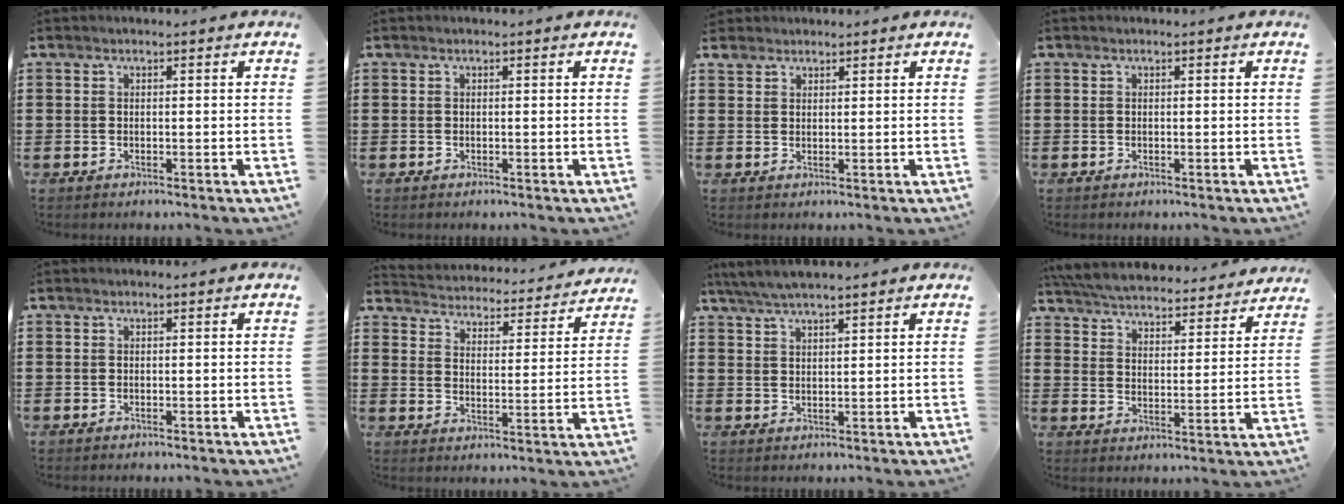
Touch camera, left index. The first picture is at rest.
{"total": 0.0}
{"total": 2.0, "force": [1.7, 1.1, 0.2], "torque": [-0.011, 0.005, 0.033]}
{"total": 0.0}
{"total": 0.0}
{"total": 3.7, "force": [3.7, -0.1, -0.1], "torque": [-0.022, -0.036, 0.058]}
{"total": 3.8, "force": [3.4, 0.2, 1.8], "torque": [-0.043, -0.003, 0.063]}
{"total": 5.3, "force": [5.3, 0.1, 0.6], "torque": [-0.040, -0.041, 0.090]}